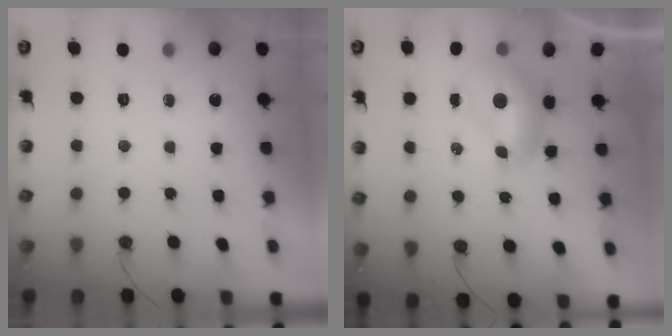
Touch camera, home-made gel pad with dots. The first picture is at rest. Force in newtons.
{"total": 0.6, "press": 0.1, "slide": 0.6}